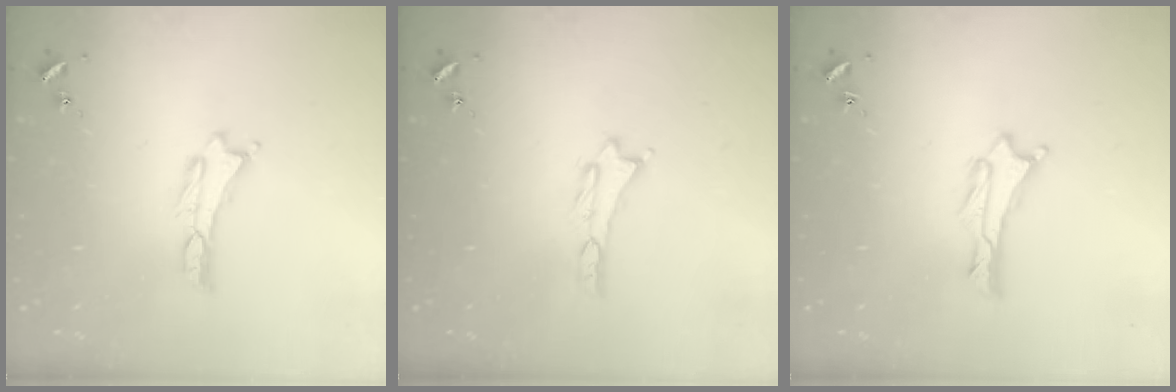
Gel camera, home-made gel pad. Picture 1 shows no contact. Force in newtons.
{"total": 0.0}
{"total": 1.0, "press": 0.9, "slide": 0.1}